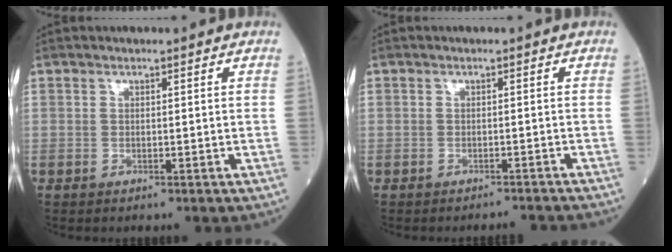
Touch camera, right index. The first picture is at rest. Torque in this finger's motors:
{"motor_torque": [-2.04, -0.10, -1.05, -0.20]}